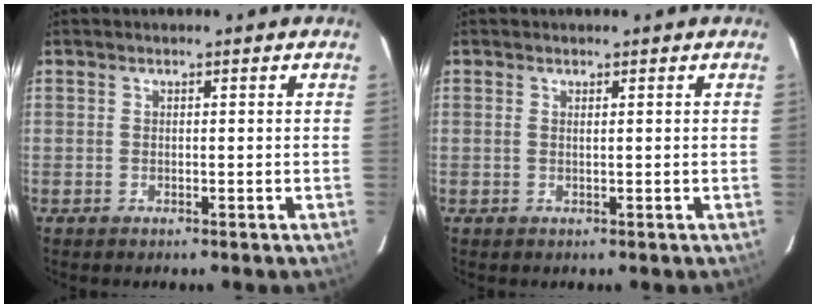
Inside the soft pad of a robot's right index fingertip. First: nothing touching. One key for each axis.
{"total": 0.5, "fx": 0.3, "fy": -0.1, "fz": 0.4, "tx": -0.010, "ty": 0.001, "tz": 0.005}